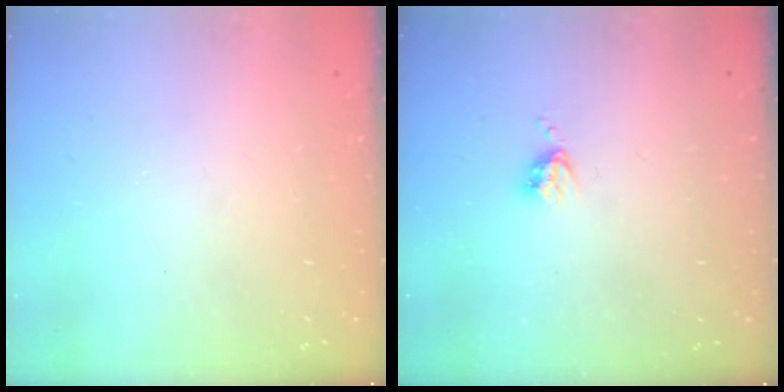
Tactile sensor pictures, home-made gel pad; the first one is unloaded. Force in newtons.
{"total": 3.8, "press": 3.8, "slide": 0.5}